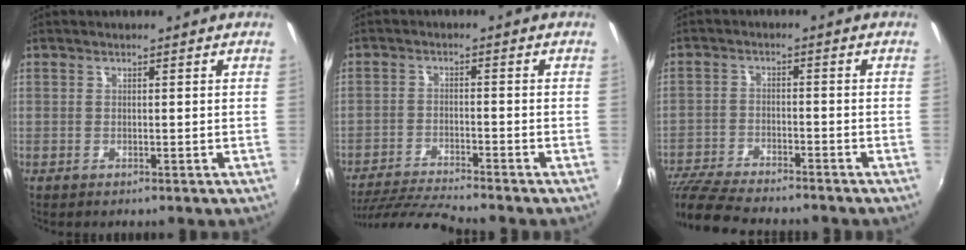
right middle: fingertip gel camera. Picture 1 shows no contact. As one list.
[{"total": 9.8, "force": [-9.1, -0.5, 3.4], "torque": [-0.090, -0.012, -0.168]}, {"total": 12.3, "force": [-11.1, 1.8, 5.0], "torque": [-0.125, -0.025, -0.196]}]